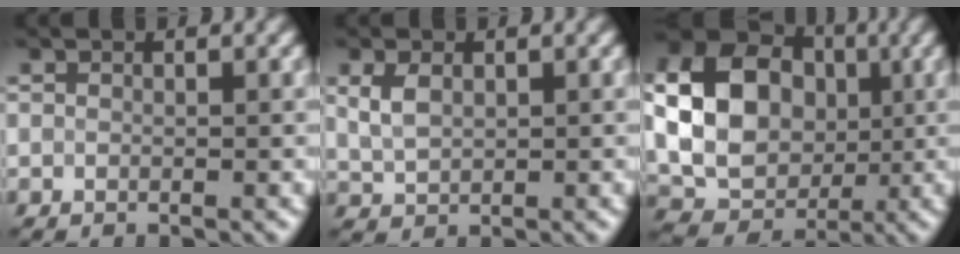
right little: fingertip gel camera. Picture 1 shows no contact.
{"total": 2.4, "force": [0.9, 1.5, 1.6], "torque": [-0.040, 0.006, 0.020]}
{"total": 14.5, "force": [1.5, 11.9, 8.2], "torque": [-0.174, 0.024, 0.021]}